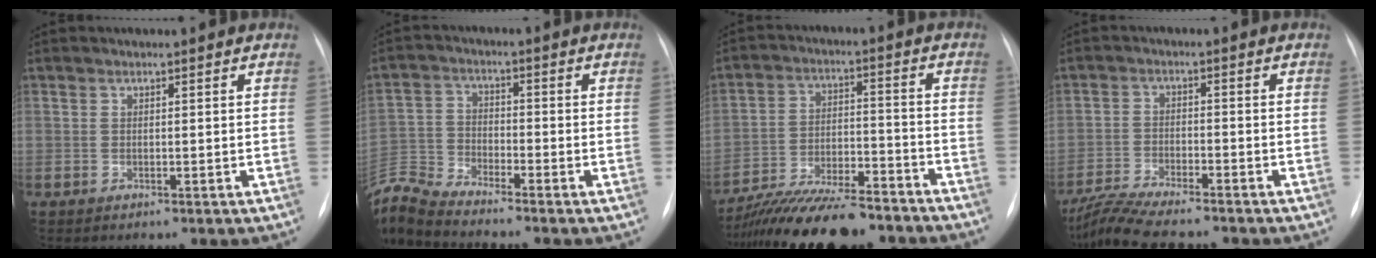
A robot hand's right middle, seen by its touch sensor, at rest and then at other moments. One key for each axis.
{"total": 8.7, "fx": -8.6, "fy": -1.0, "fz": 1.1, "tx": -0.036, "ty": 0.004, "tz": -0.174}
{"total": 16.7, "fx": -14.7, "fy": 3.2, "fz": 7.2, "tx": -0.130, "ty": 0.007, "tz": -0.237}
{"total": 10.3, "fx": -9.1, "fy": 1.1, "fz": 4.8, "tx": -0.089, "ty": -0.022, "tz": -0.151}